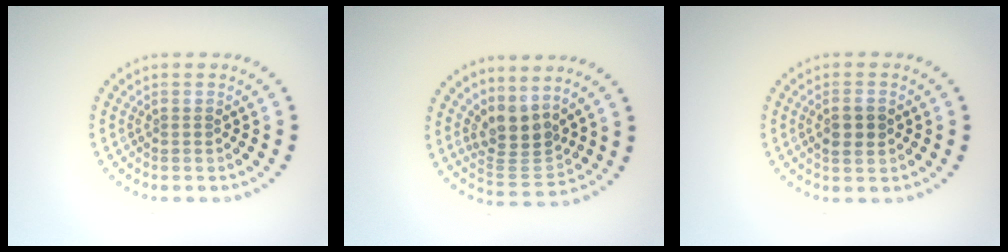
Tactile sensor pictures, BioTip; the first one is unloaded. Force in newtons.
{"total": 4.0, "press": 3.4, "slide": 2.1}
{"total": 2.1, "press": 2.0, "slide": 0.2}